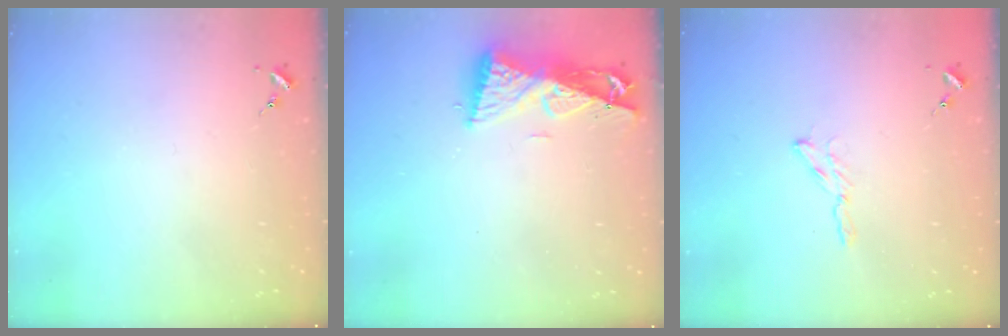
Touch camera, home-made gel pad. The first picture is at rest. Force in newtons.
{"total": 9.2, "press": 9.2, "slide": 1.0}
{"total": 3.1, "press": 3.1, "slide": 0.4}